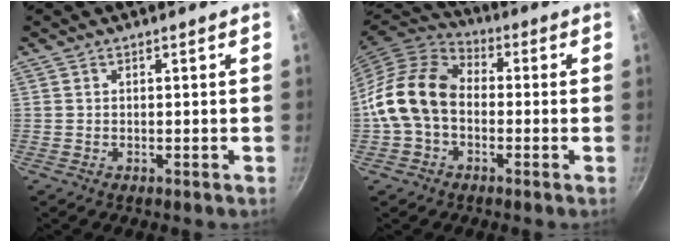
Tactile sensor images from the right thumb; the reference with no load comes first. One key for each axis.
{"total": 13.2, "fx": -1.3, "fy": 9.6, "fz": 9.0, "tx": -0.147, "ty": 0.034, "tz": -0.044}